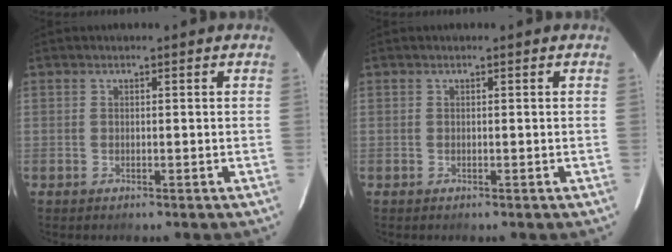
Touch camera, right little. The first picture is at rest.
{"total": 0.0}